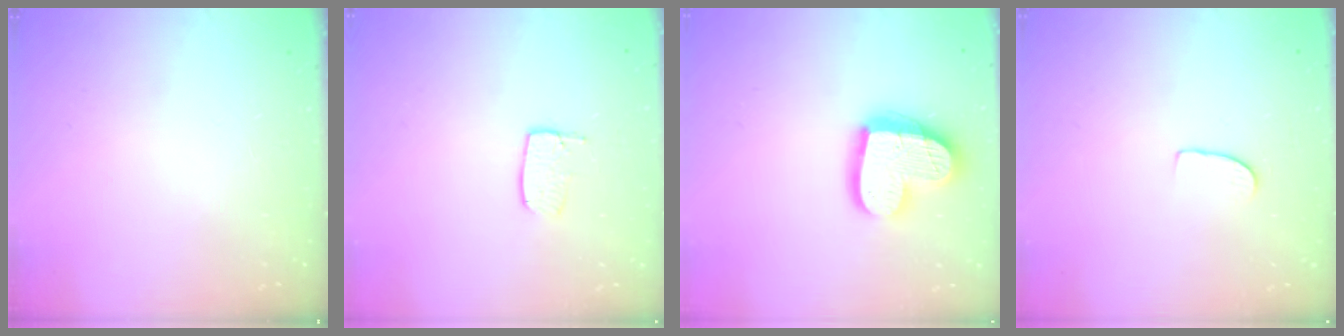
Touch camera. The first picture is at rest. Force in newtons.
{"total": 5.8, "press": 5.8, "slide": 0.4}
{"total": 17.2, "press": 17.1, "slide": 1.5}
{"total": 5.4, "press": 5.4, "slide": 0.3}